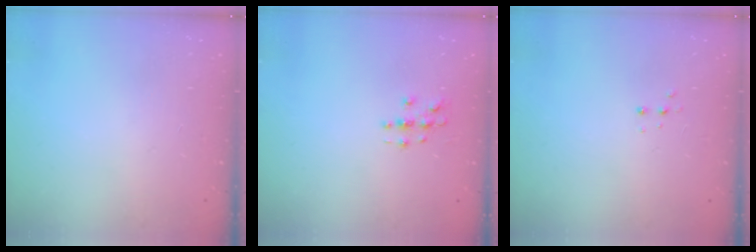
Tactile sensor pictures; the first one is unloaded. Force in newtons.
{"total": 3.4, "press": 3.4, "slide": 0.2}
{"total": 2.7, "press": 2.7, "slide": 0.5}